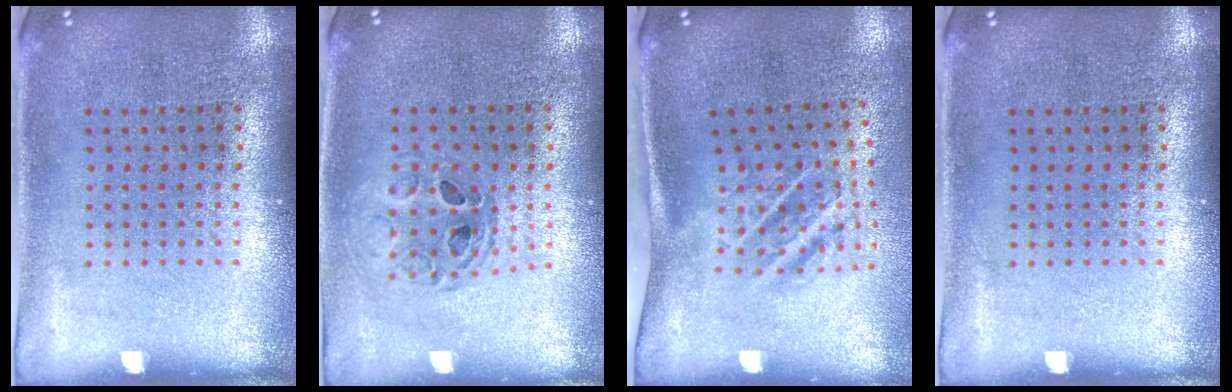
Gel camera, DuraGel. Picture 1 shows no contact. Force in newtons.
{"total": 0.8, "press": 0.7, "slide": 0.1}
{"total": 1.8, "press": 1.1, "slide": 1.4}
{"total": 0.0}